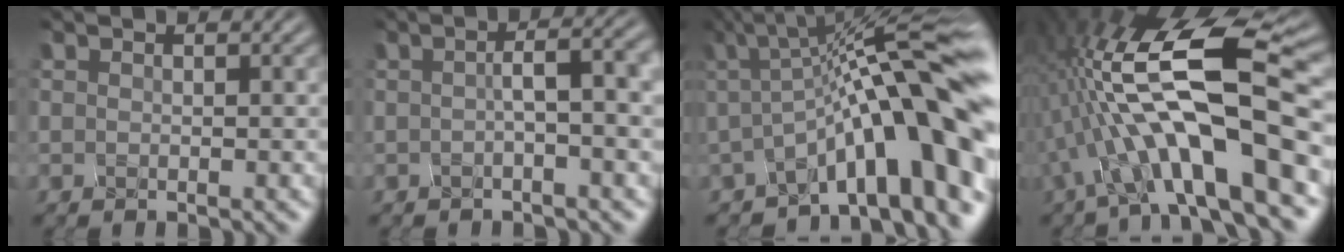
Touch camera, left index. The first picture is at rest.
{"total": 4.9, "force": [0.3, 1.3, 4.7], "torque": [-0.058, 0.018, -0.004]}
{"total": 12.9, "force": [-1.7, 3.0, 12.5], "torque": [-0.160, 0.026, -0.033]}
{"total": 14.0, "force": [-3.5, 3.9, 13.0], "torque": [-0.219, 0.028, -0.070]}